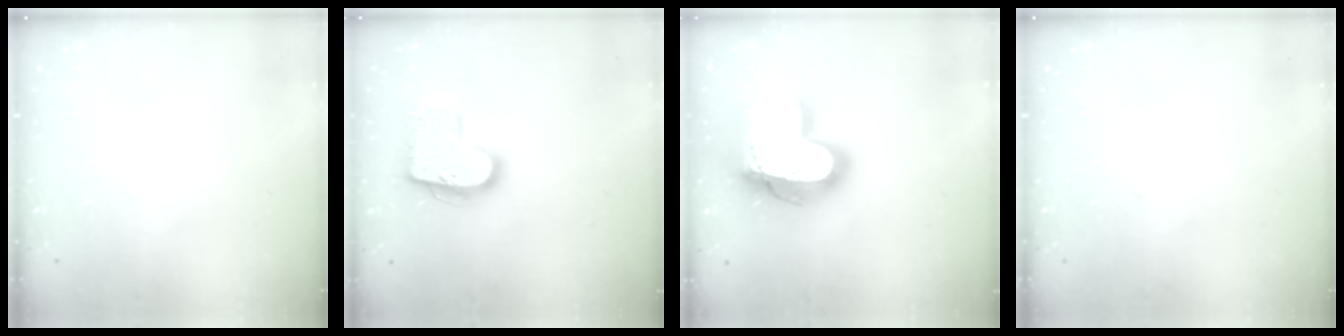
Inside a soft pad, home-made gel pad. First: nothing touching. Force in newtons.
{"total": 15.7, "press": 15.6, "slide": 0.9}
{"total": 23.4, "press": 23.3, "slide": 1.9}
{"total": 0.0}